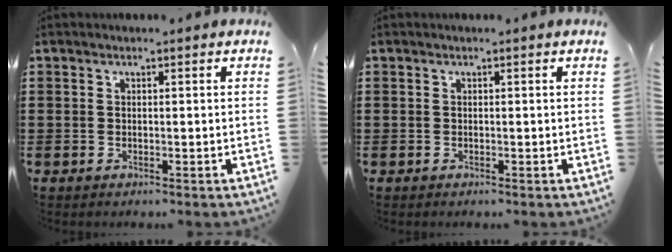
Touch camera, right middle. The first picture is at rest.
{"total": 0.0}